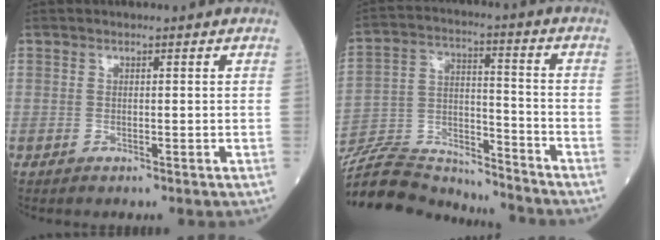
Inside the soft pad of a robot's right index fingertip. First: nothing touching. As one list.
[{"total": 17.2, "force": [-16.8, 2.8, 2.9], "torque": [-0.068, 0.026, -0.280]}]